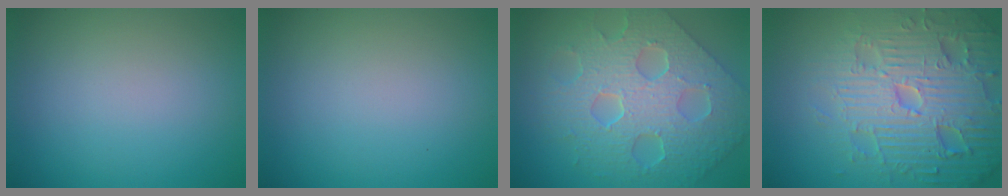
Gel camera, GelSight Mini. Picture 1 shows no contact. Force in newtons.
{"total": 0.0}
{"total": 8.4, "press": 6.7, "slide": 5.0}
{"total": 7.8, "press": 7.5, "slide": 1.8}